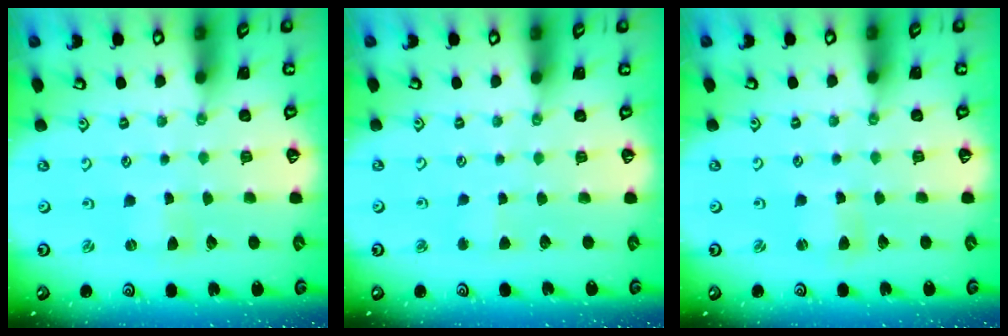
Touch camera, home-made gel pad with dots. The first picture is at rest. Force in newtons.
{"total": 2.2, "press": 2.2, "slide": 0.2}
{"total": 2.0, "press": 2.0, "slide": 0.4}